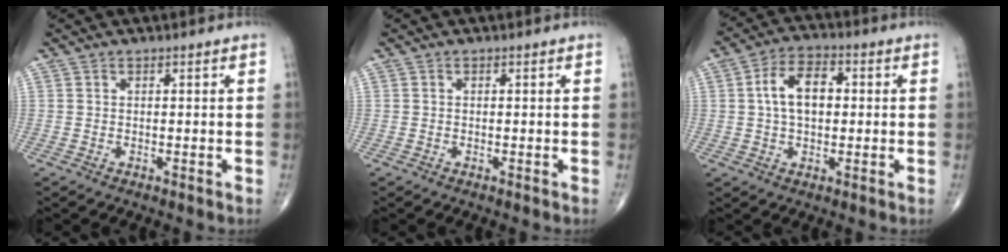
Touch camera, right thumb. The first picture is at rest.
{"total": 0.0}
{"total": 9.0, "force": [0.9, 5.4, 7.1], "torque": [-0.119, 0.019, 0.011]}